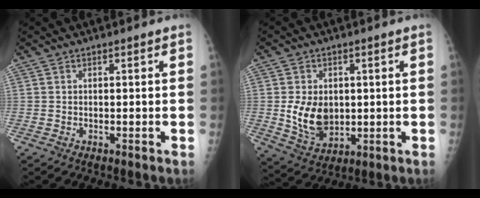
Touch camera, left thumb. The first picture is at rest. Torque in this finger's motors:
{"motor_torque": [0.02, 0.26, 0.17, -0.08, 0.07]}